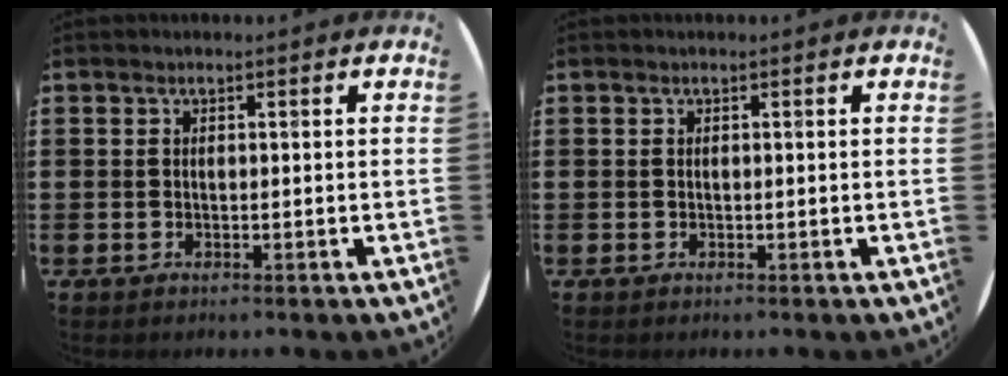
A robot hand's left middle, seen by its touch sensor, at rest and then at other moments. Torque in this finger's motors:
{"motor_torque": [0.00, 0.00, -0.02, 0.00]}